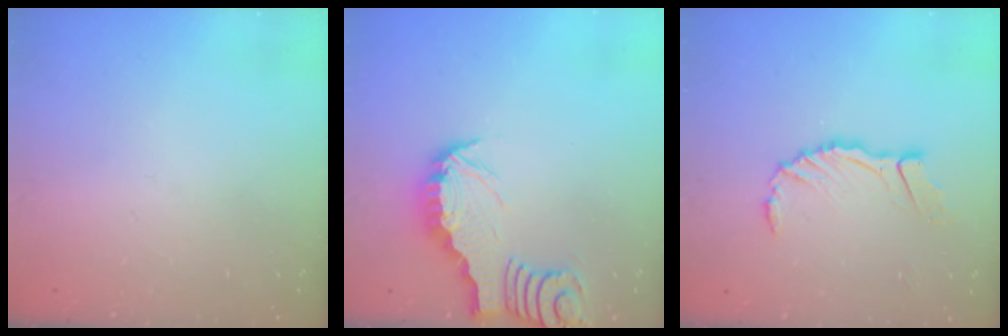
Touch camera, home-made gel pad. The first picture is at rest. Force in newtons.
{"total": 2.9, "press": 2.9, "slide": 0.3}
{"total": 8.0, "press": 7.9, "slide": 0.8}